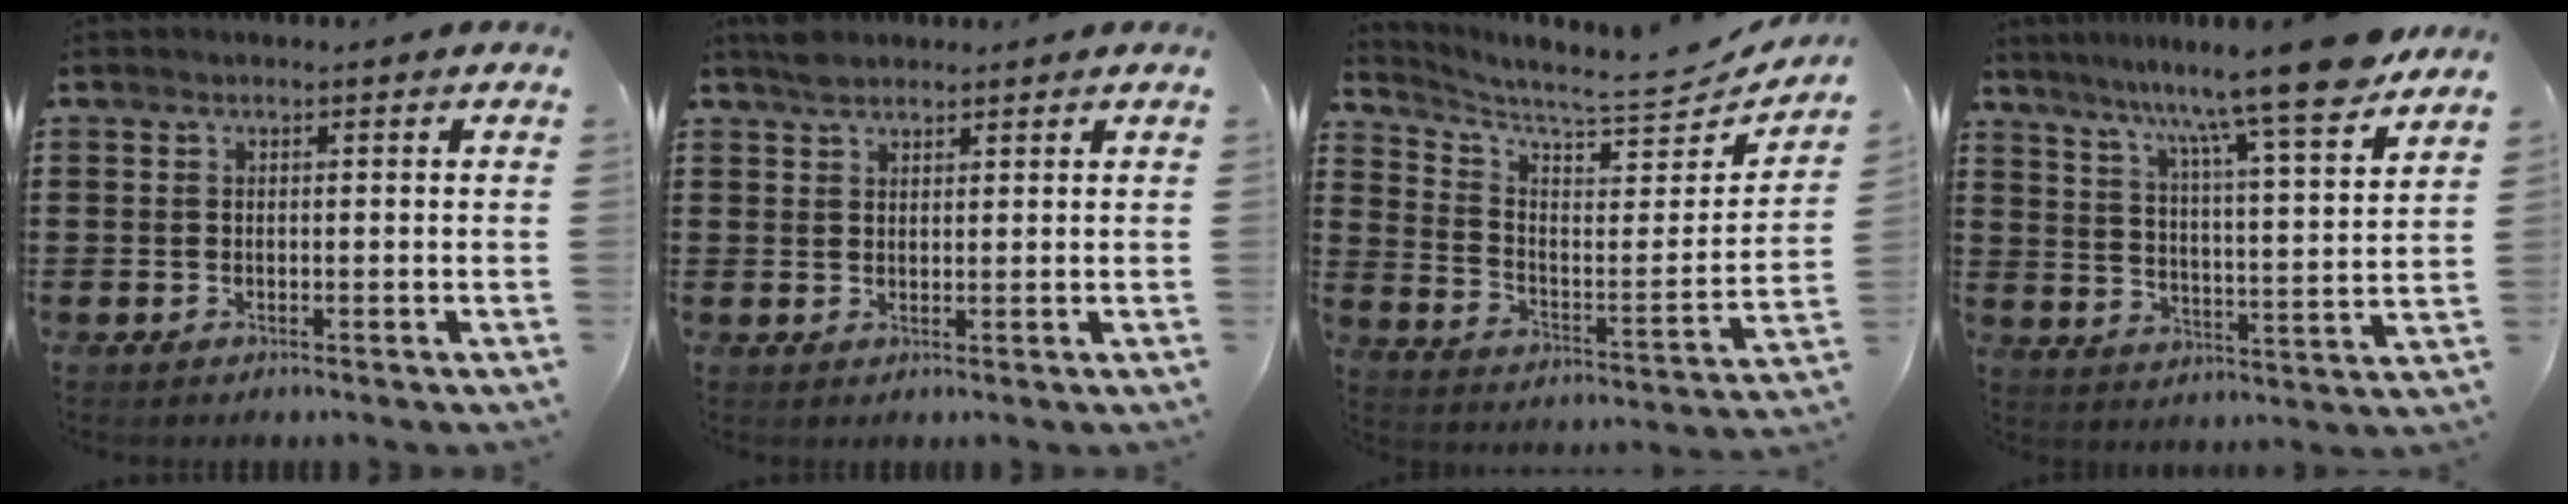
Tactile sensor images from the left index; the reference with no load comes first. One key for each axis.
{"total": 2.3, "fx": 2.1, "fy": 0.8, "fz": 0.7, "tx": -0.017, "ty": 0.003, "tz": 0.040}
{"total": 5.8, "fx": 5.3, "fy": 0.2, "fz": 2.3, "tx": -0.066, "ty": -0.055, "tz": 0.082}
{"total": 12.5, "fx": 10.8, "fy": -0.8, "fz": 6.4, "tx": -0.134, "ty": -0.068, "tz": 0.175}